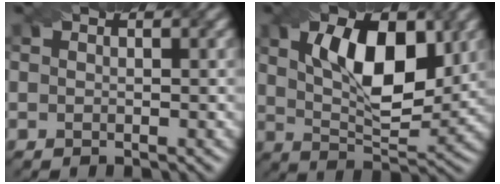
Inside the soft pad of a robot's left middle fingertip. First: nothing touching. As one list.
[{"total": 8.8, "force": [2.6, 4.1, 7.4], "torque": [-0.119, 0.004, 0.044]}]